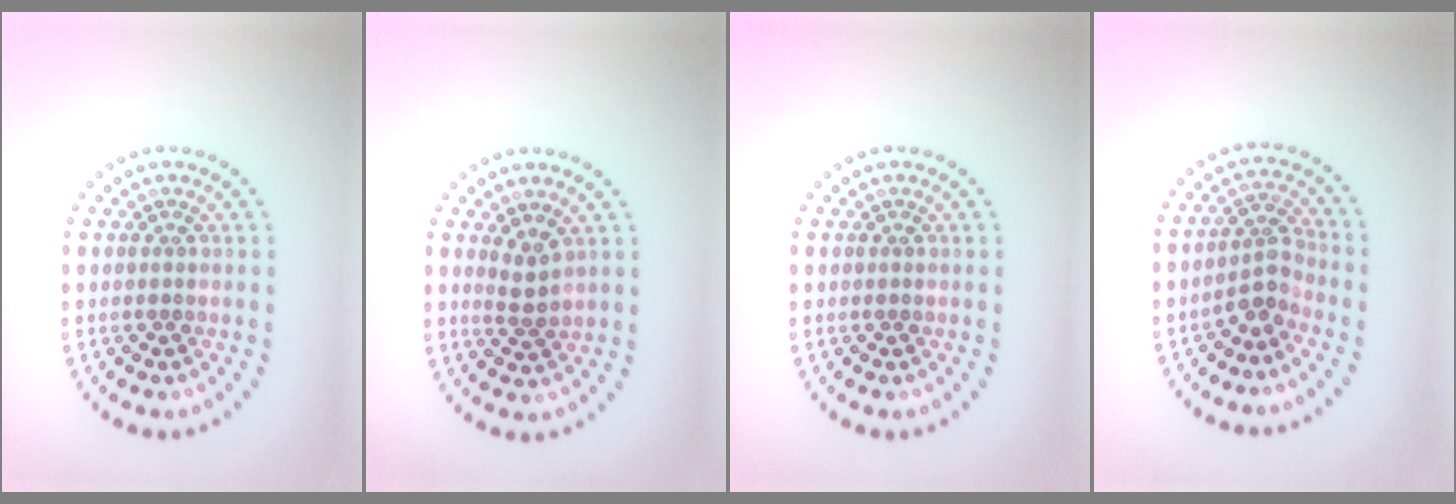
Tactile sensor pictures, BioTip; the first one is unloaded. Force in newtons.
{"total": 1.9, "press": 1.6, "slide": 0.9}
{"total": 0.0}
{"total": 2.6, "press": 2.0, "slide": 1.6}